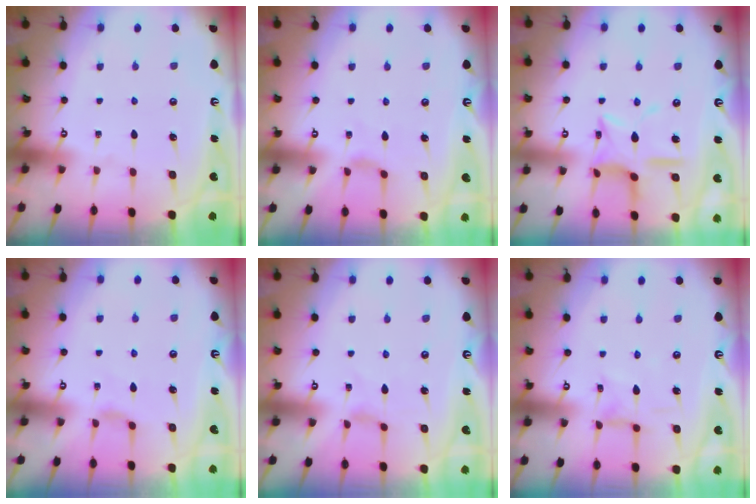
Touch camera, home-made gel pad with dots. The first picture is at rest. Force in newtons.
{"total": 2.0, "press": 2.0, "slide": 0.5}
{"total": 11.5, "press": 11.5, "slide": 0.8}
{"total": 1.9, "press": 1.8, "slide": 0.5}
{"total": 0.6, "press": 0.6, "slide": 0.2}
{"total": 0.9, "press": 0.9, "slide": 0.2}